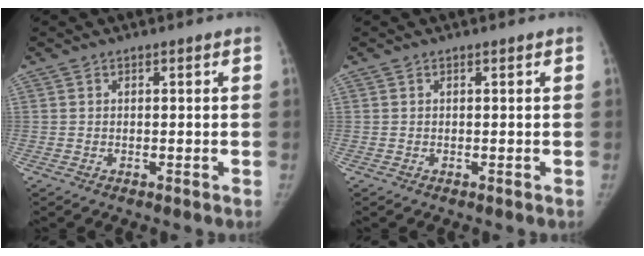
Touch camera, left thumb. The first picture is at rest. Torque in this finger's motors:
{"motor_torque": [0.16, 0.06, 0.16, -0.28, 0.07]}